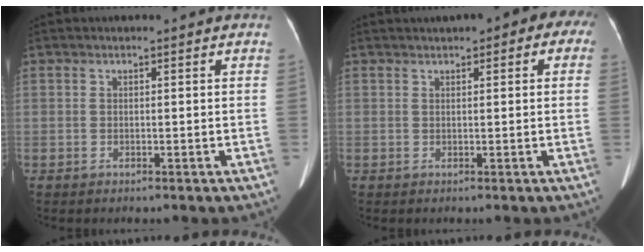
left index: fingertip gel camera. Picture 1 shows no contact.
{"total": 6.1, "force": [3.1, 3.0, 4.3], "torque": [-0.043, 0.038, 0.035]}